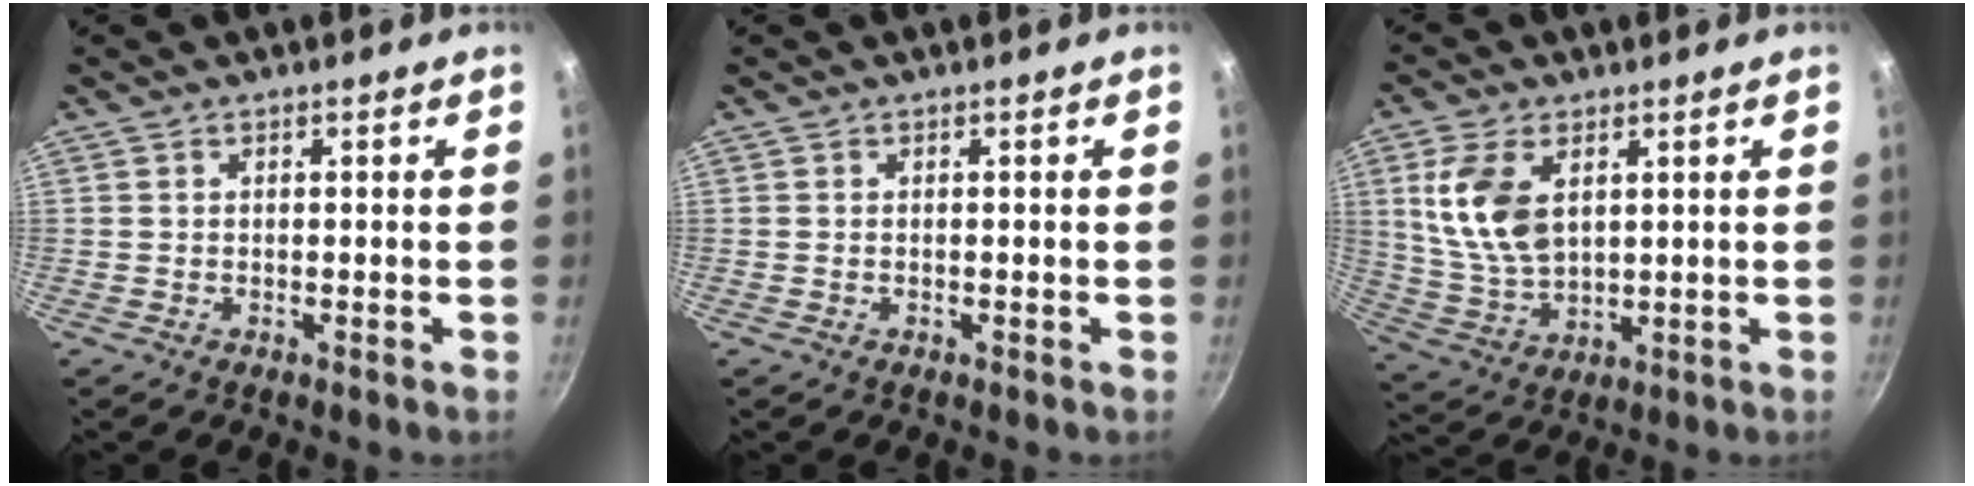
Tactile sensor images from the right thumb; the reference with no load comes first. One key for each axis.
{"total": 0.0}
{"total": 12.1, "fx": 3.5, "fy": 7.1, "fz": 9.1, "tx": -0.172, "ty": -0.020, "tz": 0.077}